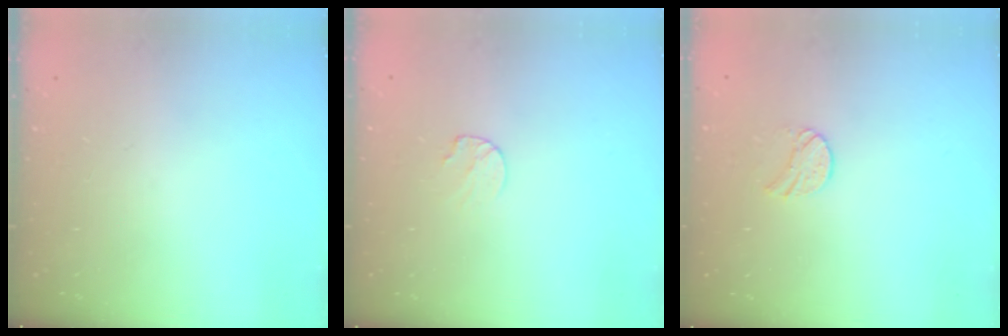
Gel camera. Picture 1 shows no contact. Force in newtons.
{"total": 5.5, "press": 5.5, "slide": 0.6}
{"total": 7.8, "press": 7.8, "slide": 0.4}